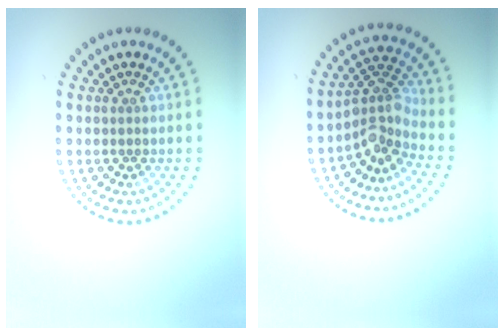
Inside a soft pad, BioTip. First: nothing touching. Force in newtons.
{"total": 3.5, "press": 2.5, "slide": 2.5}